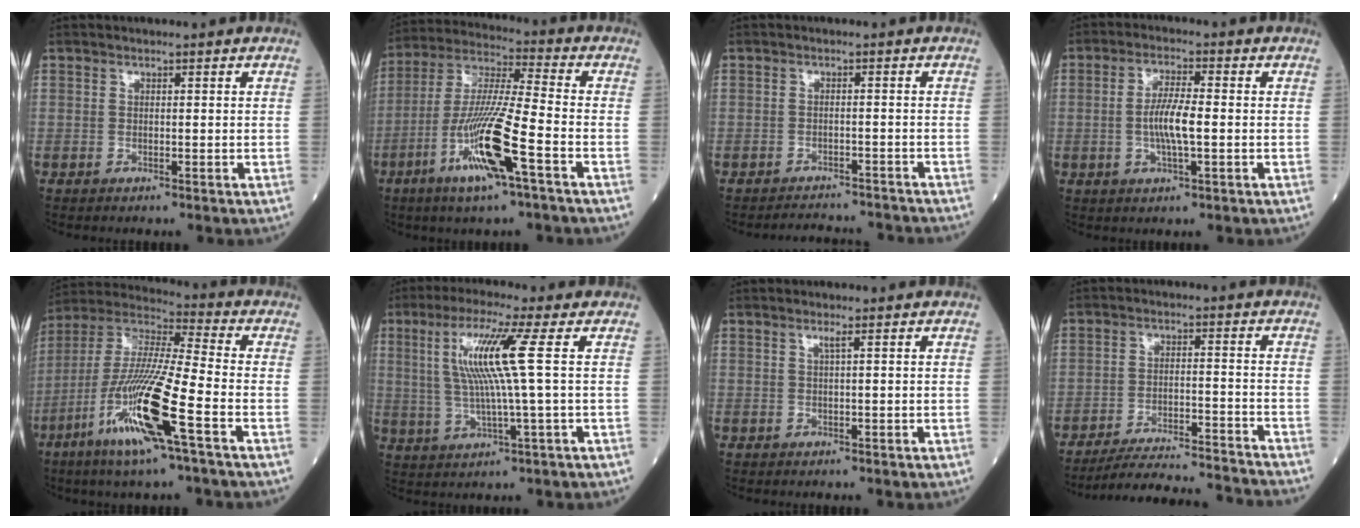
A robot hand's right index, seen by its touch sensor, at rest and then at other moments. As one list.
[{"total": 14.7, "force": [-6.1, 0.4, 13.4], "torque": [-0.273, -0.014, -0.117]}, {"total": 7.5, "force": [-7.4, 0.7, 0.8], "torque": [-0.004, 0.003, -0.092]}, {"total": 6.0, "force": [-0.6, 0.9, 5.9], "torque": [-0.119, 0.001, -0.015]}, {"total": 17.4, "force": [-7.3, 0.5, 15.8], "torque": [-0.334, -0.026, -0.144]}, {"total": 9.9, "force": [2.2, -1.3, 9.5], "torque": [-0.191, 0.006, 0.044]}, {"total": 0.8, "force": [0.4, -0.3, 0.7], "torque": [-0.021, -0.003, 0.010]}, {"total": 16.3, "force": [-15.7, -0.1, 4.5], "torque": [-0.069, -0.013, -0.226]}]